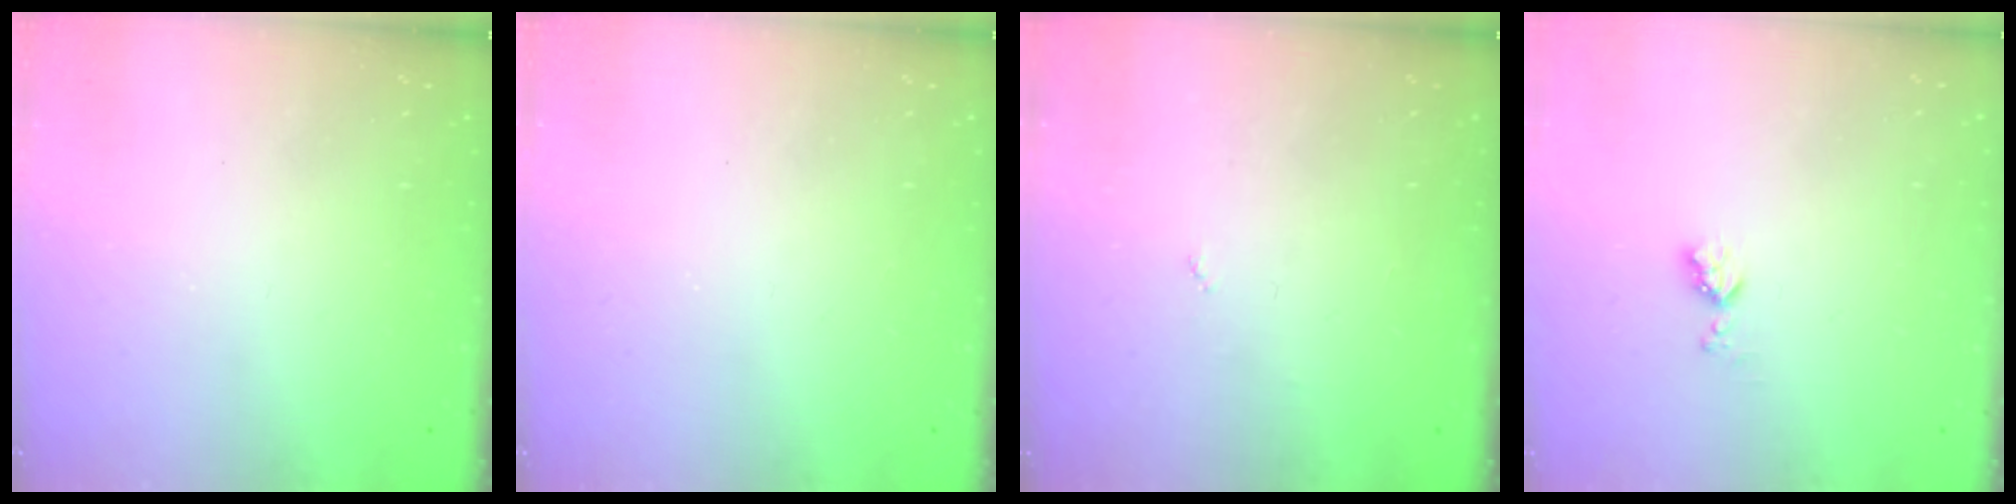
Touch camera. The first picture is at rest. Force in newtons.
{"total": 0.0}
{"total": 2.7, "press": 2.7, "slide": 0.4}
{"total": 3.7, "press": 3.7, "slide": 0.6}